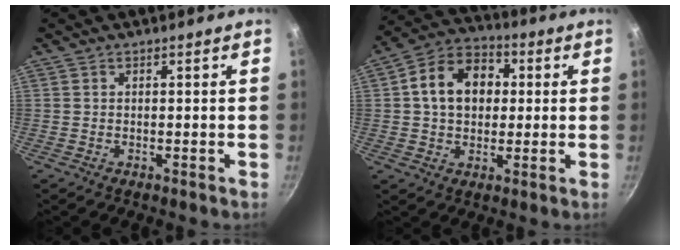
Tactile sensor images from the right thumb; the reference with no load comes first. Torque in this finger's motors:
{"motor_torque": [-0.50, 0.89, 0.25, -0.15, 0.10]}